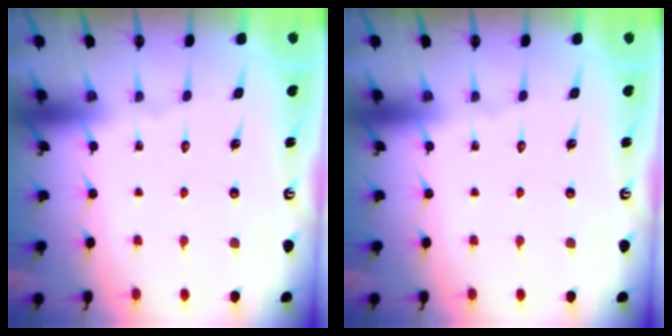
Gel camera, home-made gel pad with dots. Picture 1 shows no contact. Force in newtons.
{"total": 0.0}